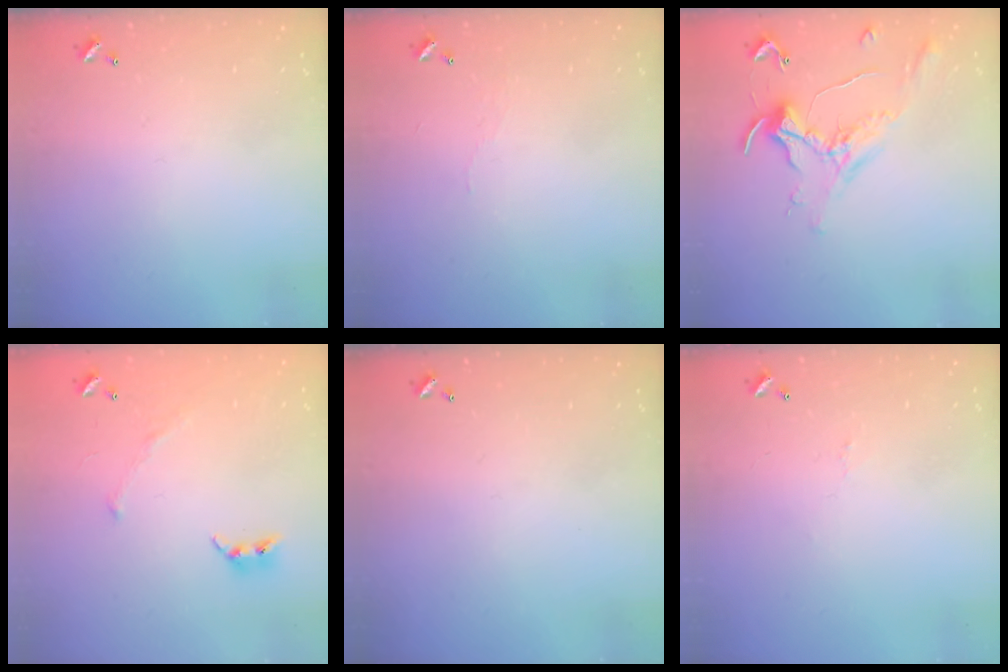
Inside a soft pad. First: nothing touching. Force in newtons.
{"total": 2.0, "press": 1.9, "slide": 0.4}
{"total": 1.1, "press": 1.0, "slide": 0.4}
{"total": 3.2, "press": 3.0, "slide": 1.0}
{"total": 0.0}
{"total": 1.6, "press": 1.5, "slide": 0.5}